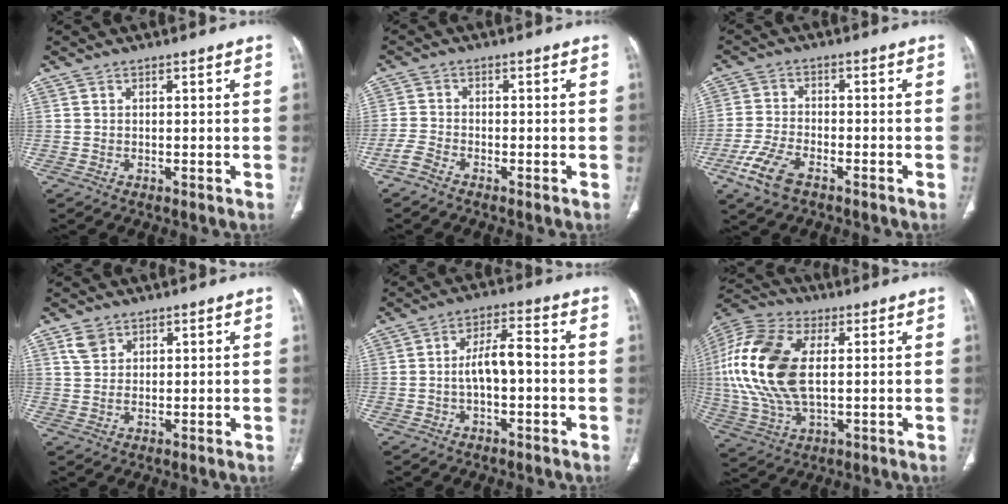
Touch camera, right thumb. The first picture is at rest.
{"total": 2.8, "force": [-2.2, 1.0, 1.3], "torque": [-0.033, 0.009, -0.050]}
{"total": 7.7, "force": [-4.6, 3.5, 5.1], "torque": [-0.114, 0.012, -0.088]}
{"total": 3.3, "force": [2.0, 2.2, 1.4], "torque": [-0.024, -0.003, 0.044]}
{"total": 6.8, "force": [-1.0, 2.8, 6.1], "torque": [-0.109, 0.032, -0.022]}
{"total": 20.4, "force": [2.1, 11.3, 16.9], "torque": [-0.378, 0.000, 0.035]}